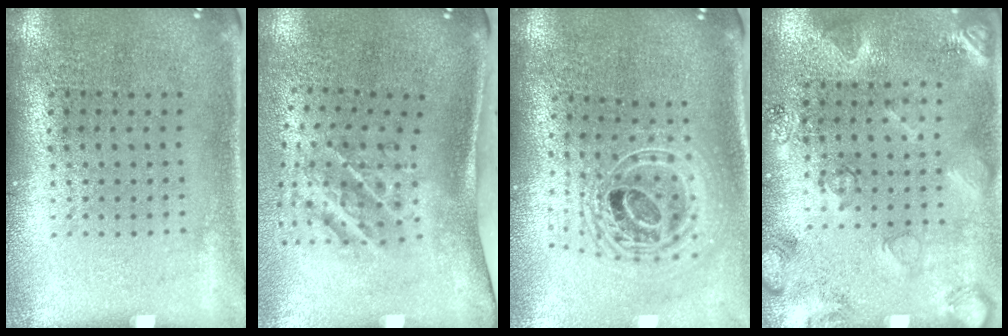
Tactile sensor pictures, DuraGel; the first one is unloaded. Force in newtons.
{"total": 2.2, "press": 1.3, "slide": 1.8}
{"total": 2.4, "press": 1.8, "slide": 1.6}
{"total": 2.1, "press": 2.0, "slide": 0.8}